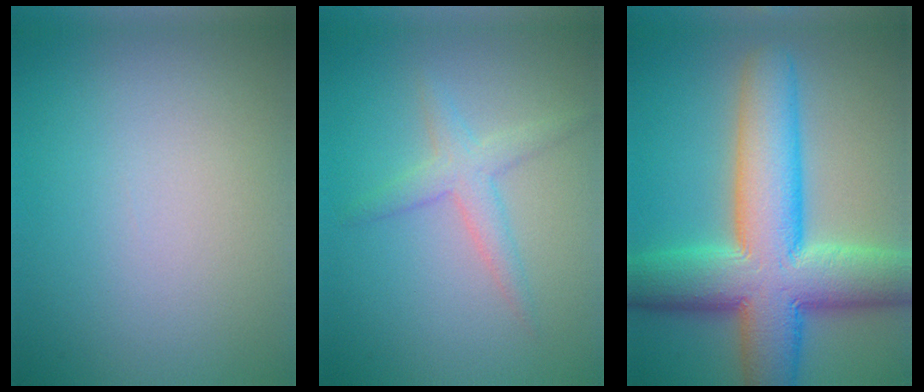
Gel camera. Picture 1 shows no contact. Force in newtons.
{"total": 2.5, "press": 2.5, "slide": 0.0}
{"total": 12.7, "press": 12.7, "slide": 0.5}